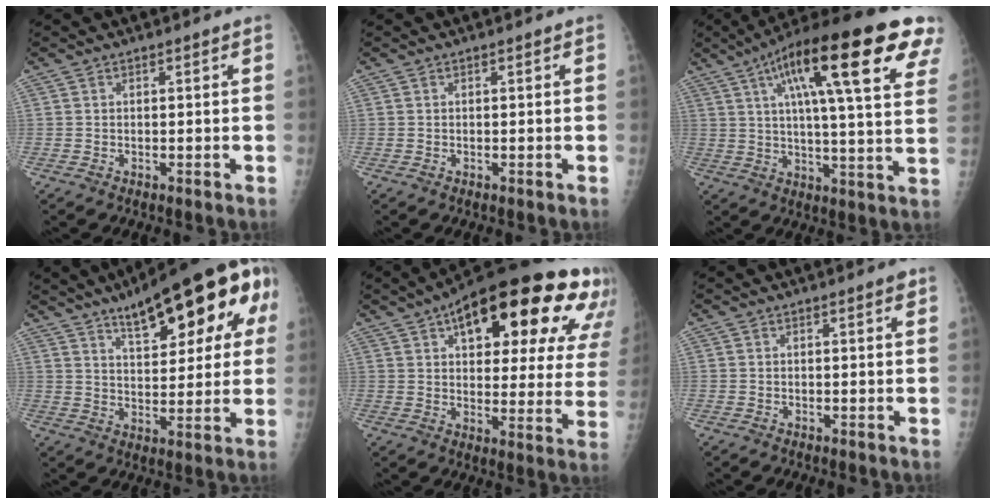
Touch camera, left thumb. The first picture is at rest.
{"total": 0.0}
{"total": 26.8, "force": [12.3, 5.8, 23.1], "torque": [-0.332, 0.005, 0.178]}
{"total": 19.7, "force": [8.9, 6.8, 16.3], "torque": [-0.203, -0.006, 0.123]}
{"total": 29.7, "force": [14.3, 11.9, 23.2], "torque": [-0.284, 0.008, 0.198]}
{"total": 0.9, "force": [0.6, 0.2, 0.7], "torque": [-0.011, 0.000, 0.006]}